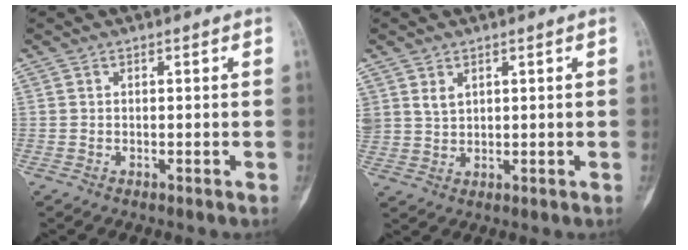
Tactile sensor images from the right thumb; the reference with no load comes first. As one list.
[{"total": 3.5, "force": [1.9, 2.4, 1.6], "torque": [-0.025, -0.011, 0.047]}]